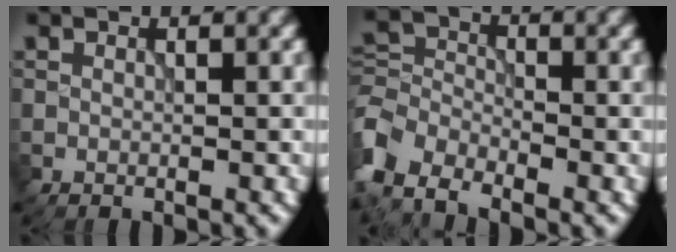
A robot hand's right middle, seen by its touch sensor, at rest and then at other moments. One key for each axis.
{"total": 4.5, "fx": -3.2, "fy": 2.5, "fz": 2.1, "tx": -0.036, "ty": -0.001, "tz": -0.078}